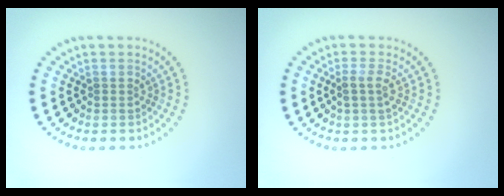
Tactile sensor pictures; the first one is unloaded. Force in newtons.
{"total": 1.6, "press": 1.3, "slide": 1.0}